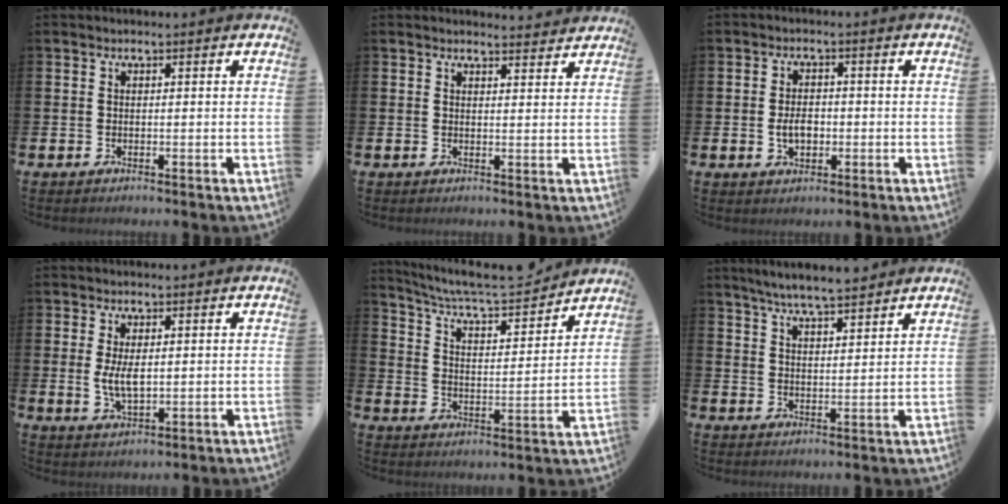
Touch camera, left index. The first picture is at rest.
{"total": 2.4, "force": [2.4, 0.3, -0.1], "torque": [0.006, -0.015, 0.042]}
{"total": 3.2, "force": [-0.5, 2.1, 2.4], "torque": [-0.027, -0.003, -0.015]}
{"total": 4.1, "force": [0.5, 1.9, 3.6], "torque": [-0.061, 0.000, 0.006]}
{"total": 7.8, "force": [7.4, 1.0, 2.4], "torque": [-0.079, -0.053, 0.127]}
{"total": 5.9, "force": [5.7, 0.4, 1.6], "torque": [-0.044, -0.023, 0.102]}